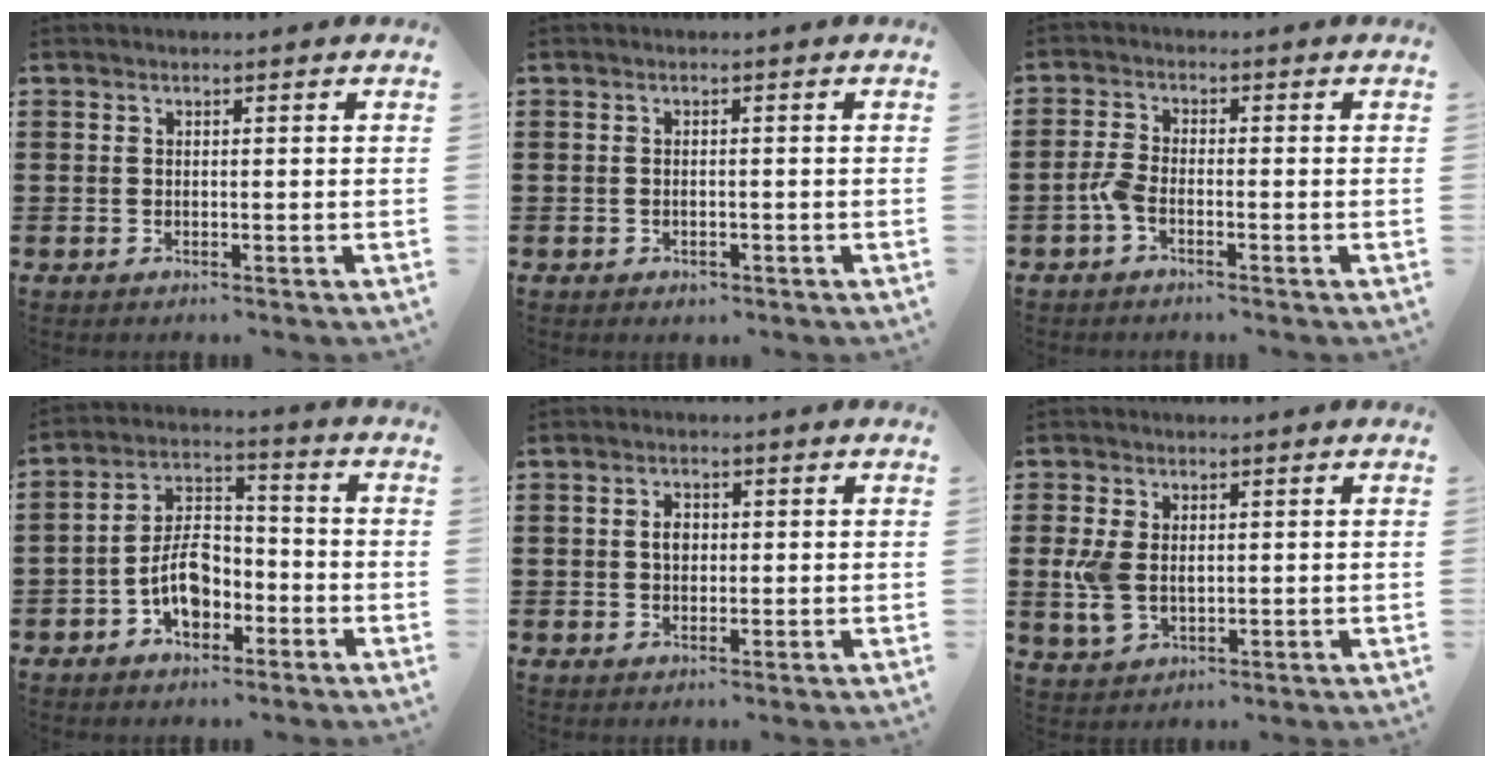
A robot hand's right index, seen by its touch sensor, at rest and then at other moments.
{"total": 0.6, "force": [-0.3, 0.4, 0.3], "torque": [-0.008, 0.000, -0.006]}
{"total": 2.5, "force": [-1.4, 0.9, 1.9], "torque": [-0.057, -0.003, -0.032]}
{"total": 7.5, "force": [-3.1, 4.5, 5.1], "torque": [-0.106, 0.014, -0.060]}
{"total": 2.5, "force": [0.2, 1.6, 1.9], "torque": [-0.039, 0.007, 0.003]}
{"total": 4.6, "force": [0.4, 3.2, 3.4], "torque": [-0.091, 0.002, 0.002]}